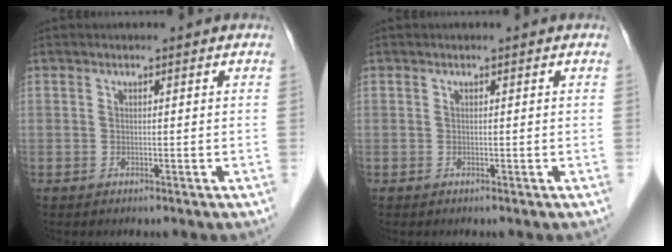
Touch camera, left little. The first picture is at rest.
{"total": 0.0}